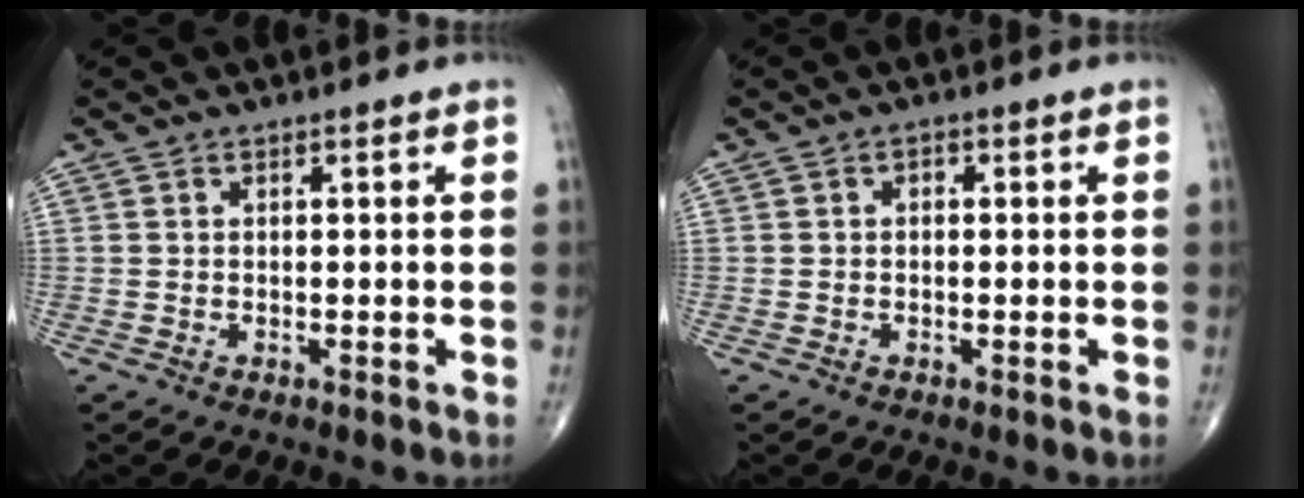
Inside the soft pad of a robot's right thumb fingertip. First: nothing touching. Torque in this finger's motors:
{"motor_torque": [-0.03, -0.19, 0.27, 0.05, 0.03]}